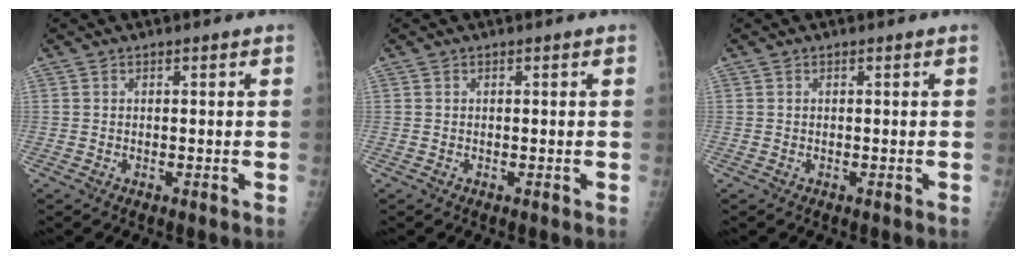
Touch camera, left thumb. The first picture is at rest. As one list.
[{"total": 0.0}, {"total": 0.0}]